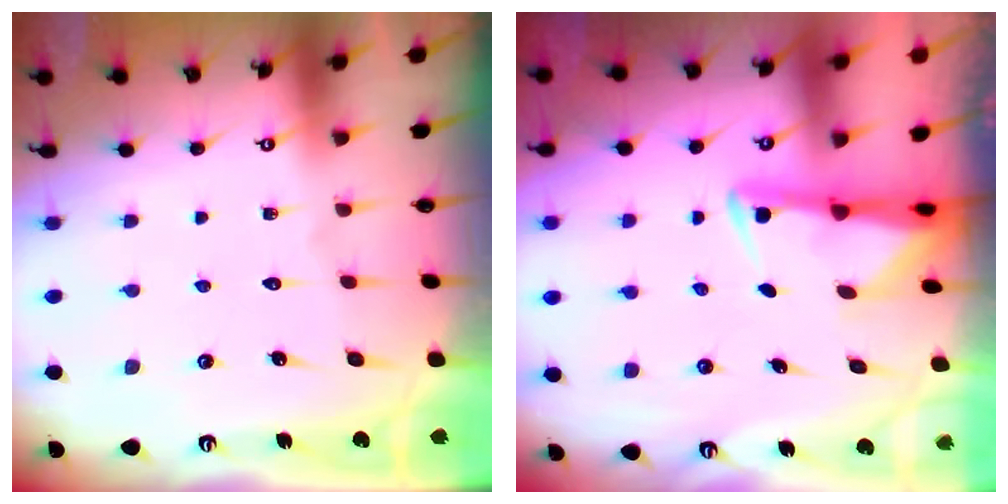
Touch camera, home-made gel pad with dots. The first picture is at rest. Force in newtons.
{"total": 2.8, "press": 2.7, "slide": 0.6}